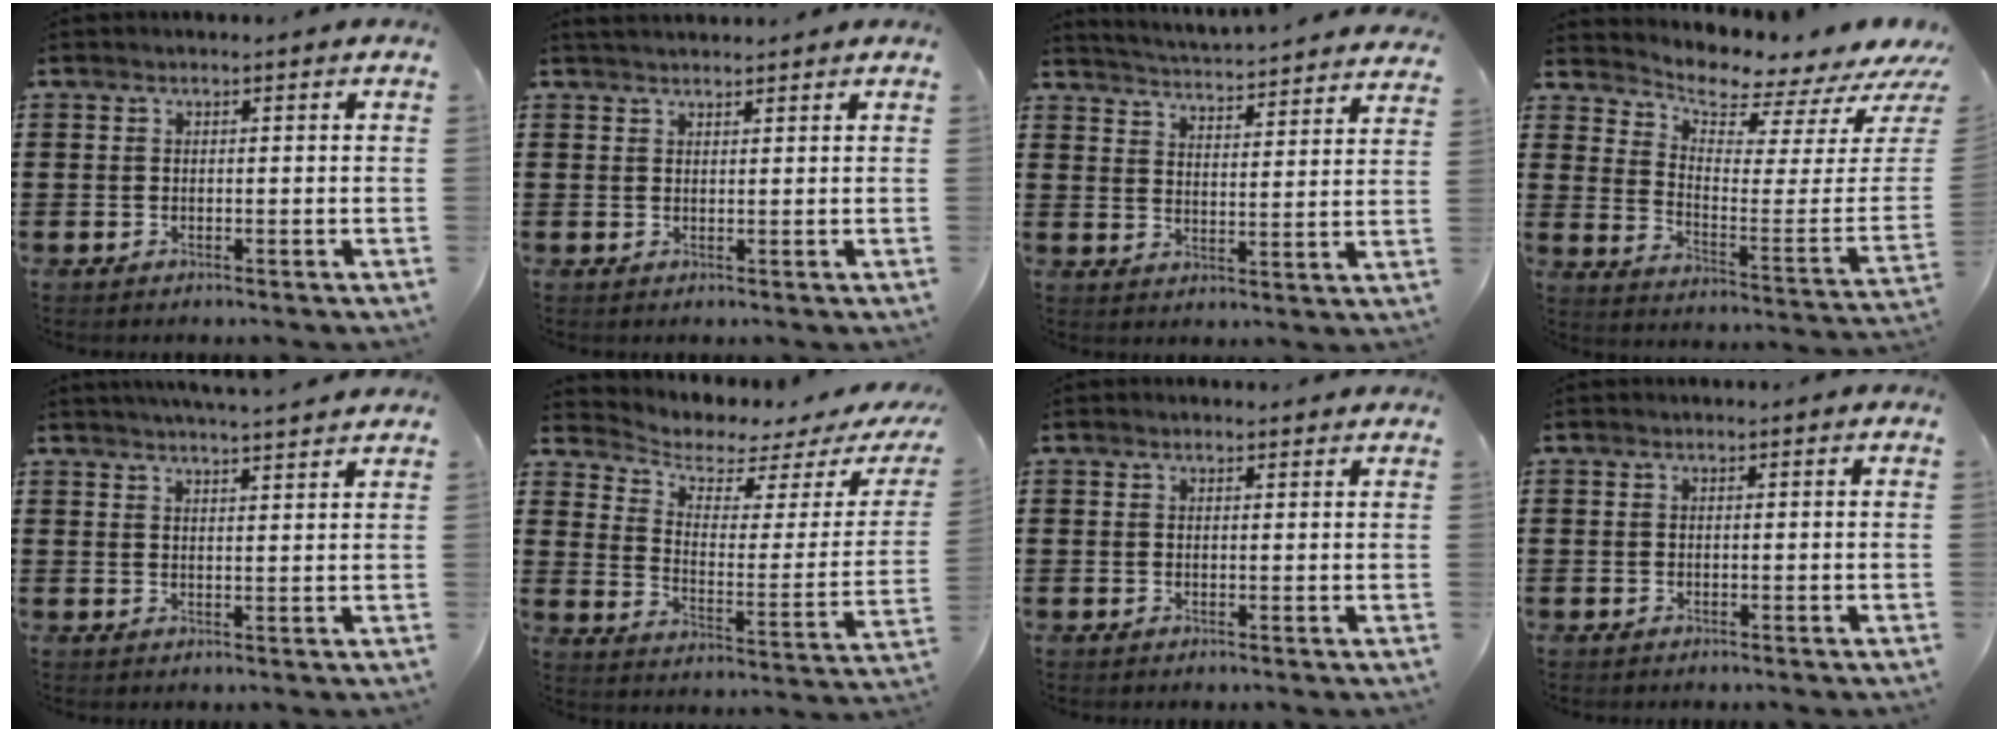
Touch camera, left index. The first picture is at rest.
{"total": 1.5, "force": [1.5, 0.3, 0.2], "torque": [-0.006, 0.000, 0.031]}
{"total": 3.9, "force": [3.7, -1.0, 0.2], "torque": [-0.026, -0.041, 0.059]}
{"total": 4.5, "force": [4.3, 0.6, 1.4], "torque": [-0.042, -0.060, 0.065]}
{"total": 3.4, "force": [3.3, -0.9, 0.7], "torque": [-0.024, -0.017, 0.059]}
{"total": 3.0, "force": [2.5, 1.0, 1.5], "torque": [-0.050, -0.024, 0.037]}
{"total": 1.0, "force": [0.9, 0.2, 0.3], "torque": [-0.008, 0.002, 0.016]}
{"total": 0.0}